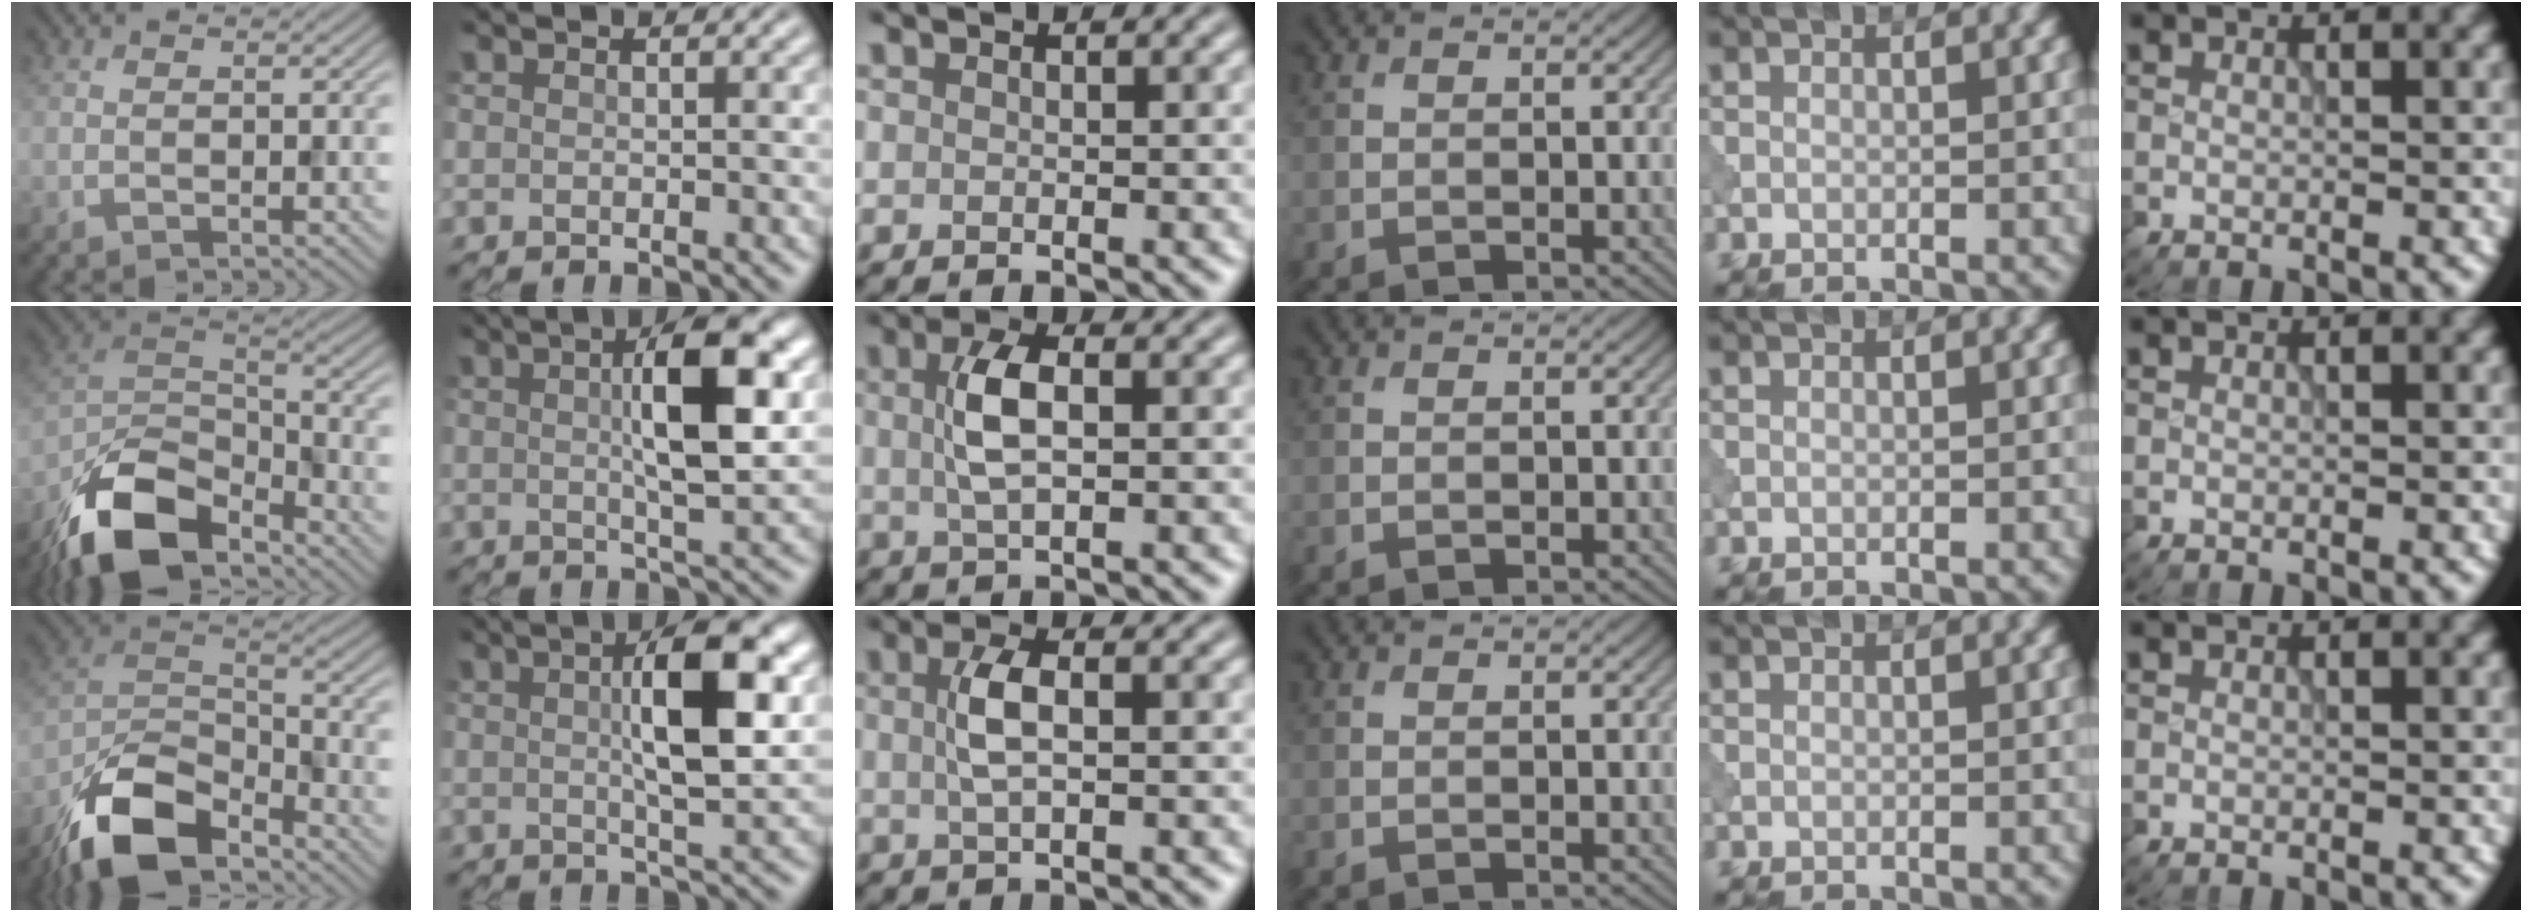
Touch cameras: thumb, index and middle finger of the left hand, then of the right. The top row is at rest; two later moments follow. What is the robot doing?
{"motion": "shake", "object": "bell"}